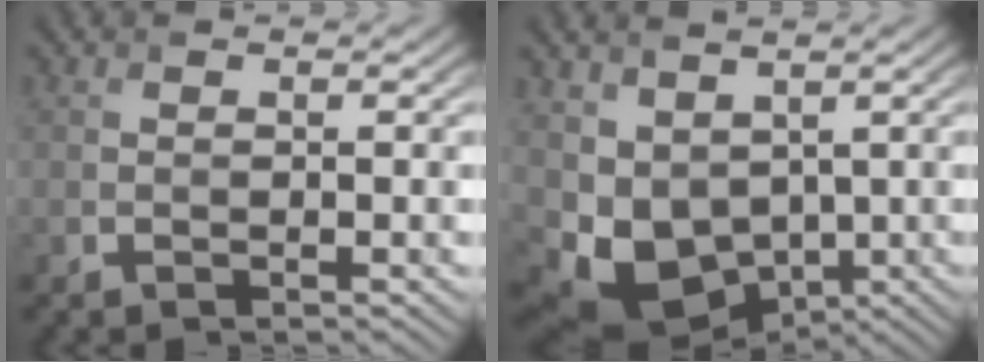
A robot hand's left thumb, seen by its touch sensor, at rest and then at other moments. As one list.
[{"total": 8.0, "force": [0.6, 6.2, 5.0], "torque": [-0.123, -0.031, 0.025]}]